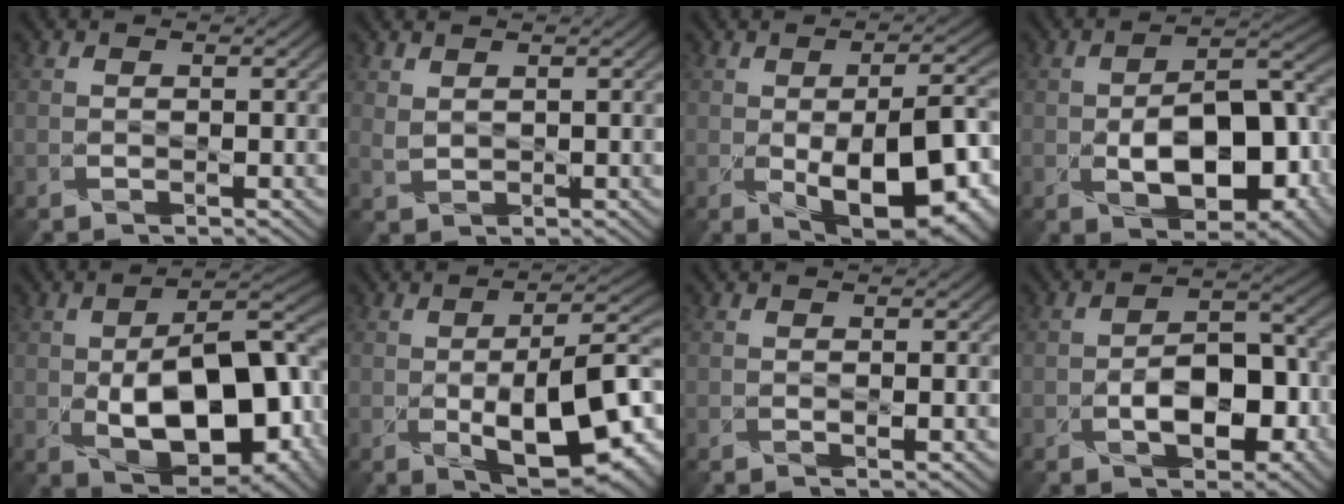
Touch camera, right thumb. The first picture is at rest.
{"total": 1.6, "force": [1.6, 0.1, -0.2], "torque": [-0.005, 0.001, 0.038]}
{"total": 12.0, "force": [-3.1, 5.5, 10.1], "torque": [-0.151, -0.027, -0.038]}
{"total": 11.0, "force": [-3.2, 6.0, 8.6], "torque": [-0.129, -0.008, -0.046]}
{"total": 14.0, "force": [-3.1, 7.5, 11.4], "torque": [-0.163, -0.014, -0.043]}
{"total": 13.1, "force": [-3.5, 5.0, 11.5], "torque": [-0.172, -0.016, -0.046]}
{"total": 1.1, "force": [-0.1, 0.4, 1.0], "torque": [-0.014, -0.004, 0.000]}
{"total": 7.3, "force": [-2.5, 4.1, 5.5], "torque": [-0.078, 0.001, -0.041]}